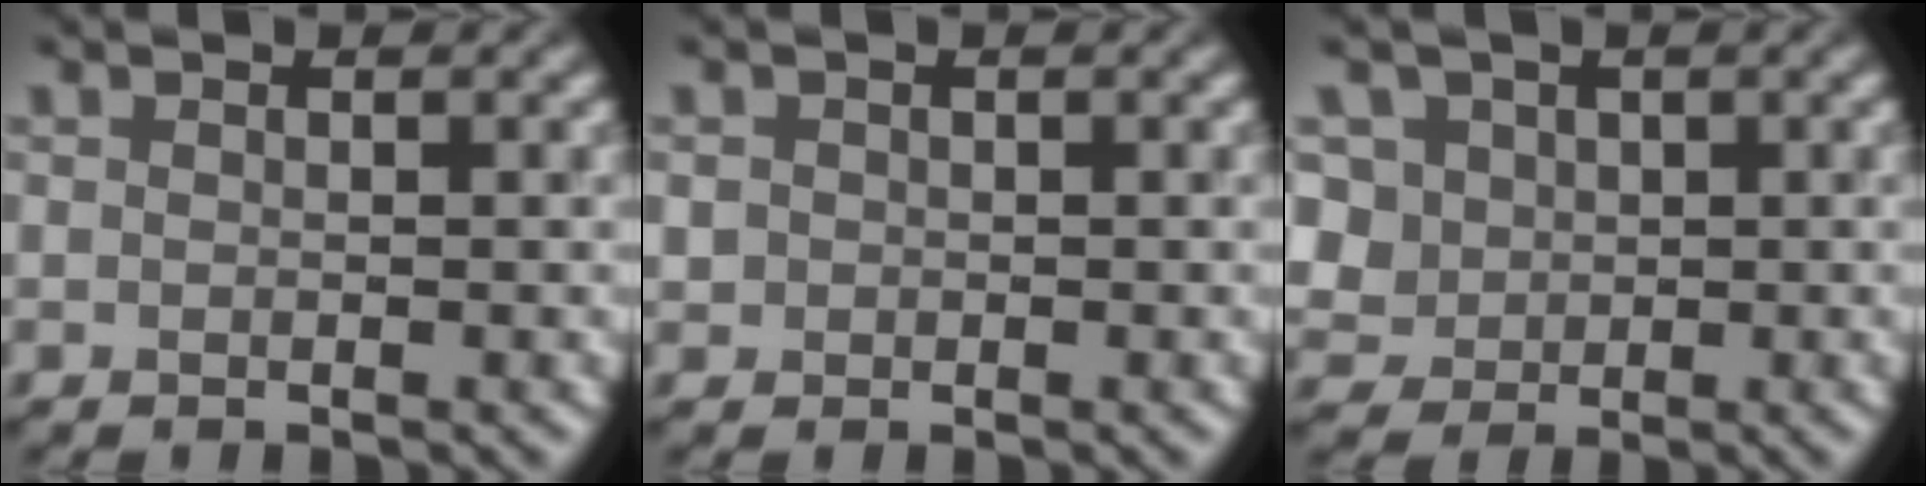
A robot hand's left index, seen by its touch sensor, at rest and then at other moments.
{"total": 0.9, "force": [0.0, 0.9, 0.1], "torque": [0.005, -0.003, -0.001]}
{"total": 6.1, "force": [1.6, 5.2, 2.8], "torque": [-0.056, 0.021, 0.014]}